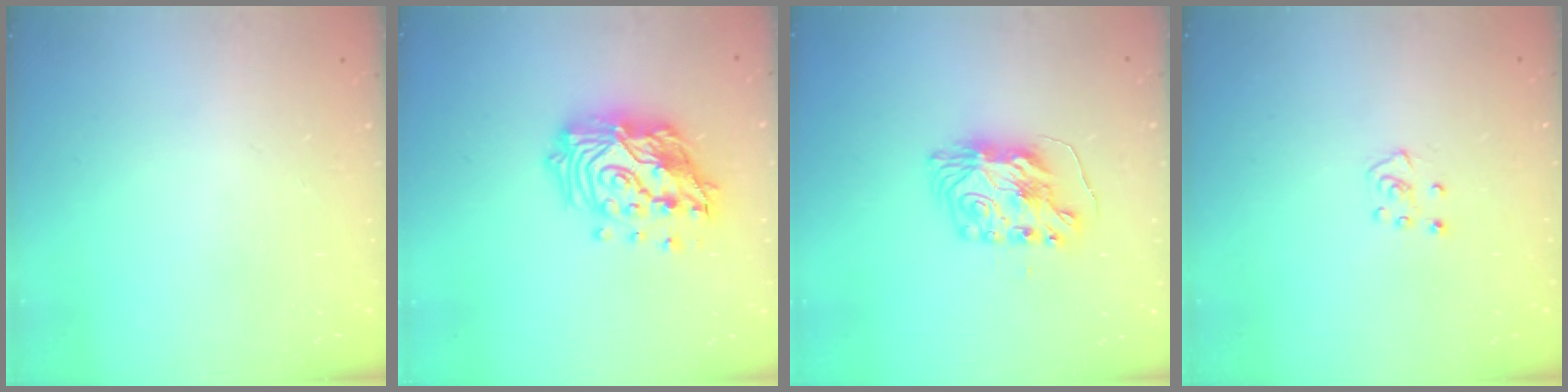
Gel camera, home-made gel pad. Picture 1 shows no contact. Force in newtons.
{"total": 18.6, "press": 18.6, "slide": 1.4}
{"total": 9.0, "press": 9.0, "slide": 0.6}
{"total": 3.7, "press": 3.6, "slide": 0.4}